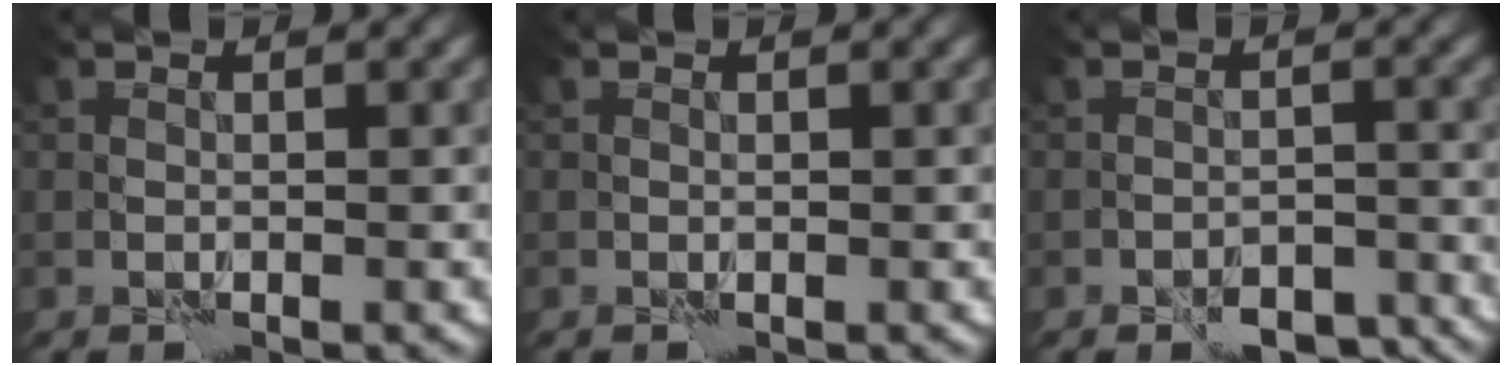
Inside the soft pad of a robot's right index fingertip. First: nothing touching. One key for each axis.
{"total": 0.0}
{"total": 4.6, "fx": -3.8, "fy": 2.0, "fz": 1.7, "tx": -0.014, "ty": 0.003, "tz": -0.051}